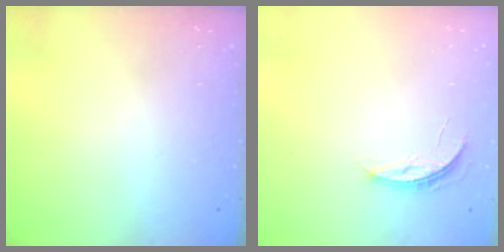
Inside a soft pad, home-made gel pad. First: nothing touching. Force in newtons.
{"total": 3.9, "press": 3.9, "slide": 0.4}